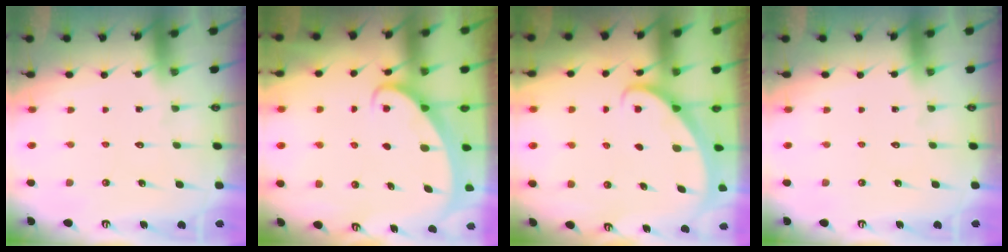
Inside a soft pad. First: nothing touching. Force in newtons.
{"total": 2.1, "press": 2.1, "slide": 0.2}
{"total": 1.4, "press": 1.4, "slide": 0.0}
{"total": 0.0}